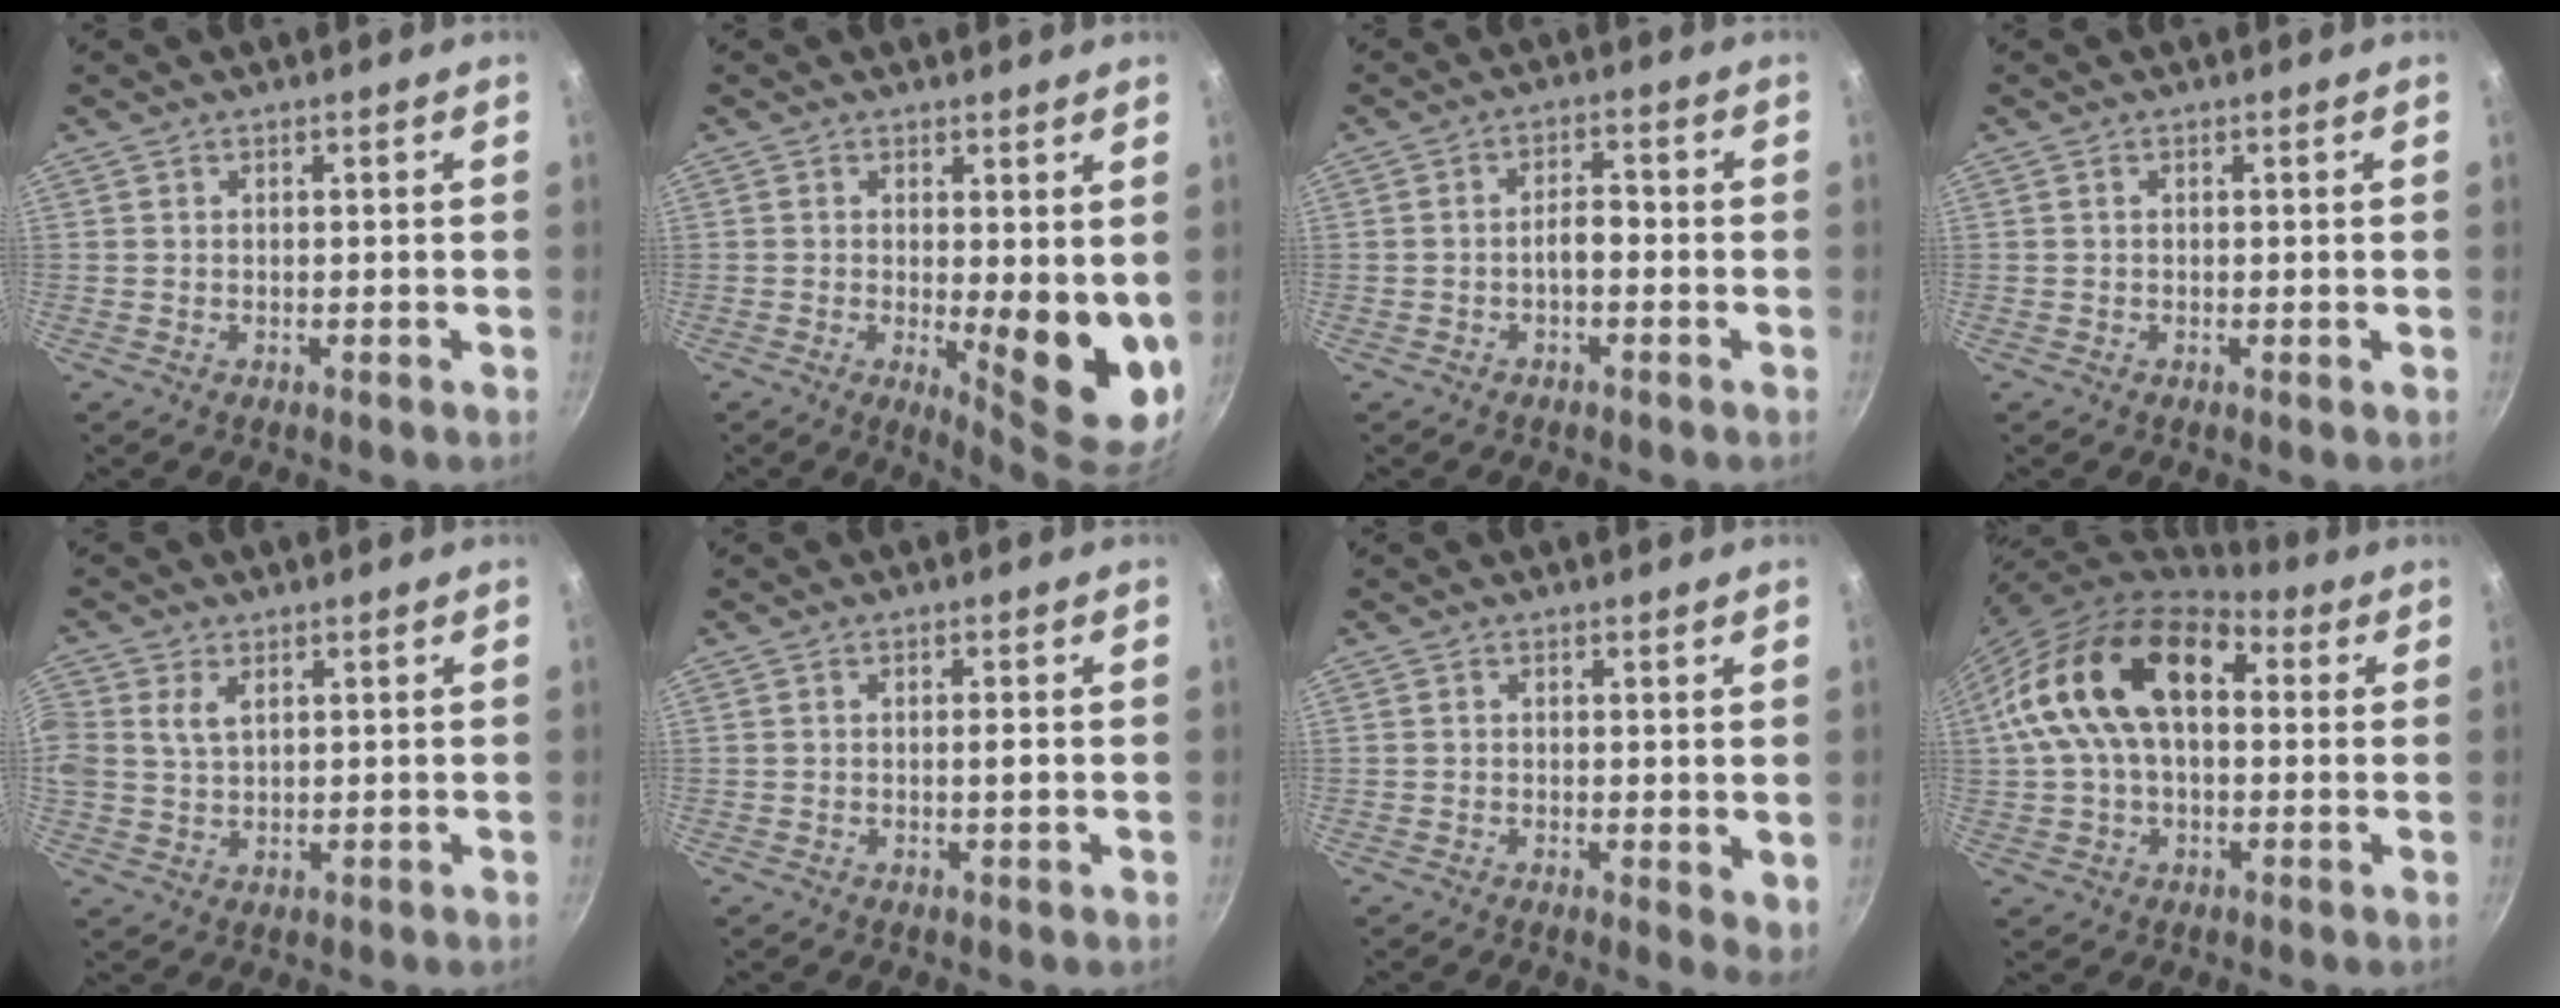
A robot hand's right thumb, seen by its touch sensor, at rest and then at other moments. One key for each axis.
{"total": 10.0, "fx": -0.1, "fy": 3.3, "fz": 9.4, "tx": -0.117, "ty": -0.023, "tz": 0.006}
{"total": 3.3, "fx": -1.2, "fy": 1.5, "fz": 2.7, "tx": -0.033, "ty": 0.022, "tz": -0.022}
{"total": 0.6, "fx": 0.1, "fy": 0.3, "fz": 0.5, "tx": -0.008, "ty": 0.001, "tz": 0.001}
{"total": 4.6, "fx": 1.6, "fy": 3.2, "fz": 2.9, "tx": -0.058, "ty": 0.001, "tz": 0.032}
{"total": 1.6, "fx": -0.1, "fy": 0.2, "fz": 1.5, "tx": -0.027, "ty": -0.001, "tz": -0.002}
{"total": 3.8, "fx": 0.4, "fy": 1.7, "fz": 3.4, "tx": -0.040, "ty": -0.009, "tz": 0.005}
{"total": 19.4, "fx": 3.3, "fy": 11.9, "fz": 15.0, "tx": -0.247, "ty": 0.035, "tz": 0.041}